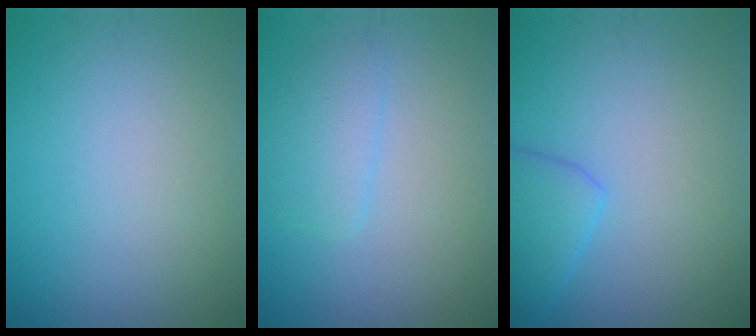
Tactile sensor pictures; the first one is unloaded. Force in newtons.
{"total": 2.1, "press": 2.1, "slide": 0.1}
{"total": 2.8, "press": 2.7, "slide": 0.2}